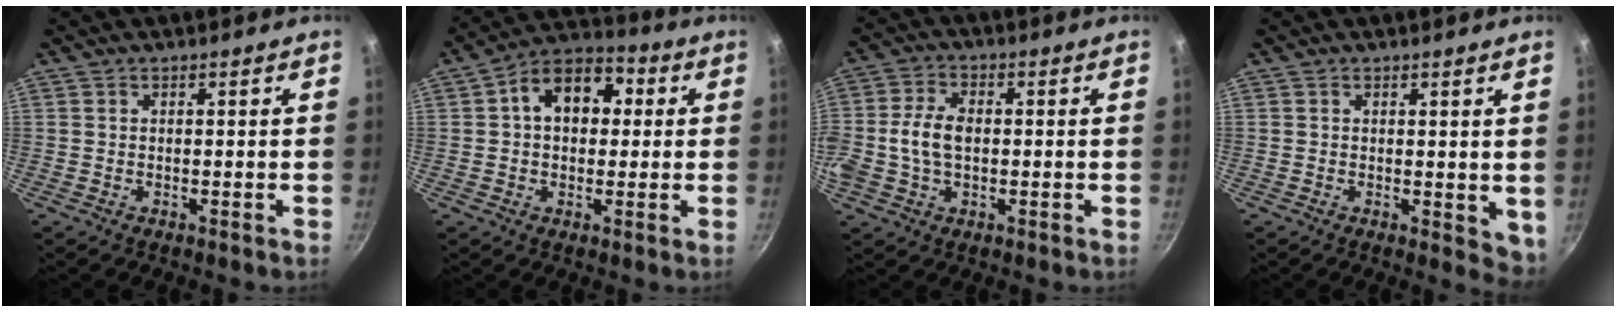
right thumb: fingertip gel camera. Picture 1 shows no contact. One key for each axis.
{"total": 12.1, "fx": 2.2, "fy": 8.5, "fz": 8.3, "tx": -0.084, "ty": 0.027, "tz": 0.015}
{"total": 9.0, "fx": -0.4, "fy": 5.8, "fz": 6.8, "tx": -0.136, "ty": 0.019, "tz": -0.016}
{"total": 4.2, "fx": 0.7, "fy": 2.4, "fz": 3.4, "tx": -0.035, "ty": -0.005, "tz": 0.012}